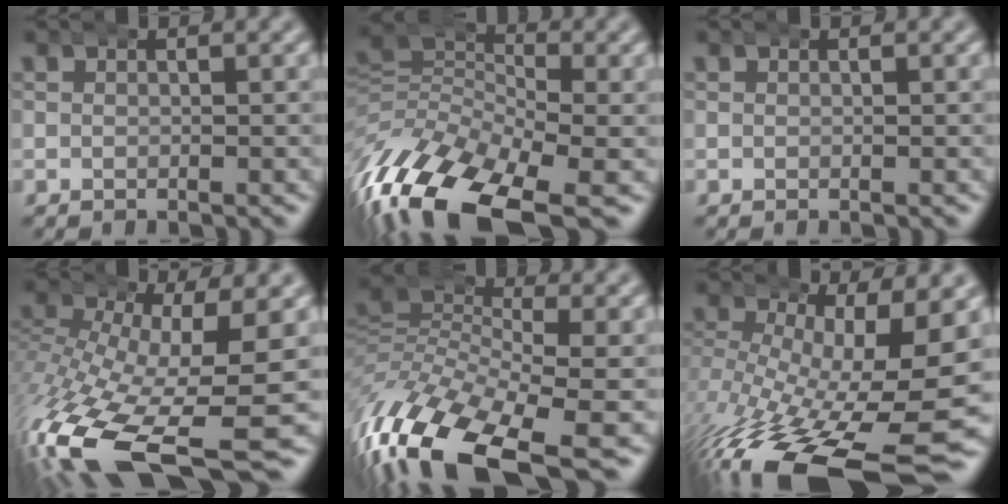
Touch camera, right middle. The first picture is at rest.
{"total": 11.4, "force": [-4.8, 7.2, 7.5], "torque": [-0.166, -0.040, -0.068]}
{"total": 0.0}
{"total": 11.6, "force": [-5.5, 4.5, 9.2], "torque": [-0.206, -0.060, -0.055]}
{"total": 11.4, "force": [-4.7, 6.5, 8.1], "torque": [-0.188, -0.046, -0.059]}
{"total": 11.7, "force": [-5.1, 4.3, 9.6], "torque": [-0.175, -0.046, -0.053]}